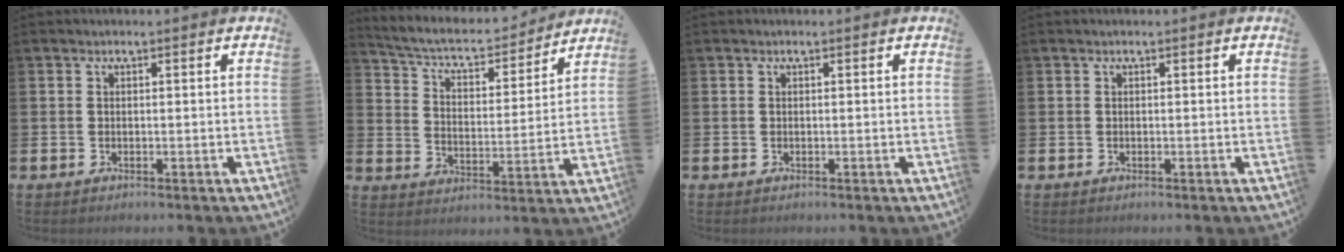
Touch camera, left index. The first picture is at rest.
{"total": 6.1, "force": [5.6, 1.5, 1.9], "torque": [-0.068, -0.045, 0.091]}
{"total": 0.0}
{"total": 0.0}